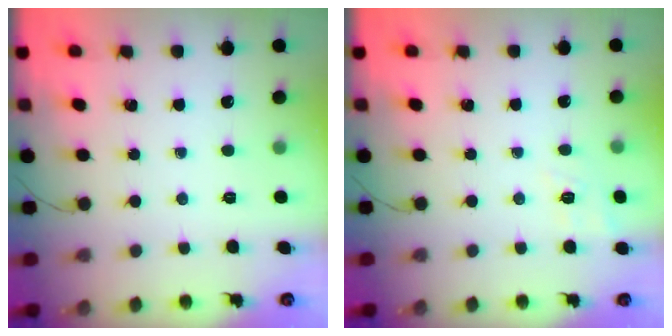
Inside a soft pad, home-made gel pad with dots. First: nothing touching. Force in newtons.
{"total": 9.4, "press": 9.1, "slide": 2.4}